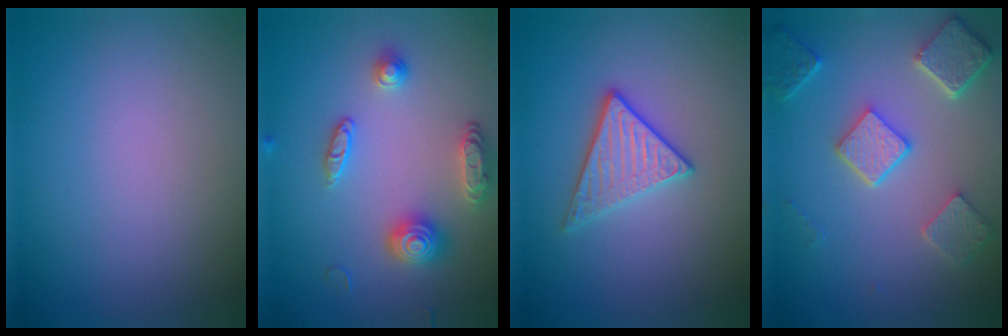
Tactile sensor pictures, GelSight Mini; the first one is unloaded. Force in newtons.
{"total": 3.4, "press": 3.4, "slide": 0.3}
{"total": 2.9, "press": 2.8, "slide": 0.7}
{"total": 5.4, "press": 4.2, "slide": 3.4}